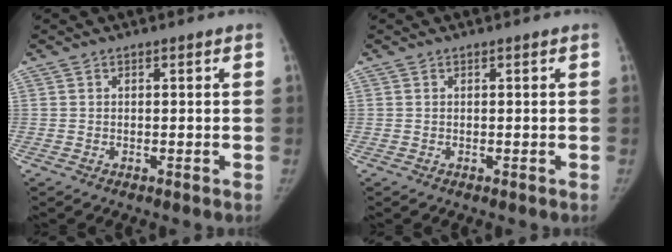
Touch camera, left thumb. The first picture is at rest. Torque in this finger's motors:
{"motor_torque": [0.00, 0.00, 0.18, -0.21, 0.03]}